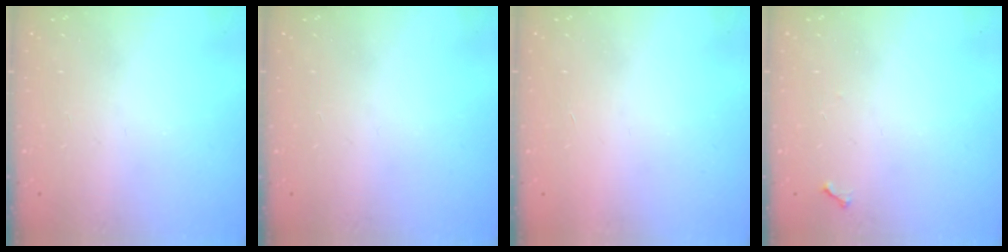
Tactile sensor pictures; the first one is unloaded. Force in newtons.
{"total": 0.0}
{"total": 1.7, "press": 1.7, "slide": 0.1}
{"total": 3.8, "press": 3.8, "slide": 0.5}